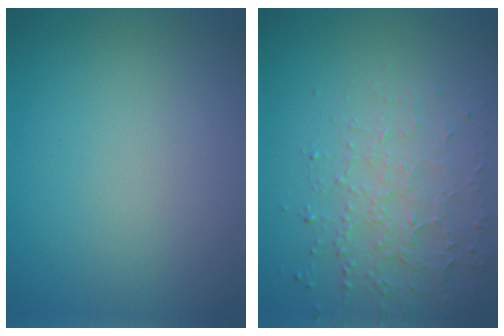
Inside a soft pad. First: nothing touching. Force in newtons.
{"total": 4.5, "press": 3.2, "slide": 3.1}